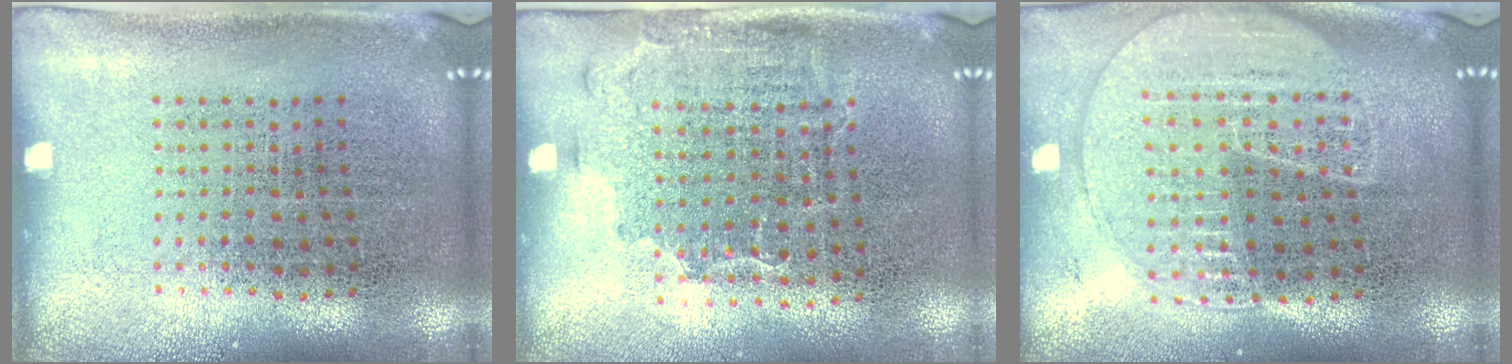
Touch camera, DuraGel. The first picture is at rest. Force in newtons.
{"total": 1.6, "press": 1.3, "slide": 1.0}
{"total": 1.8, "press": 1.7, "slide": 0.6}